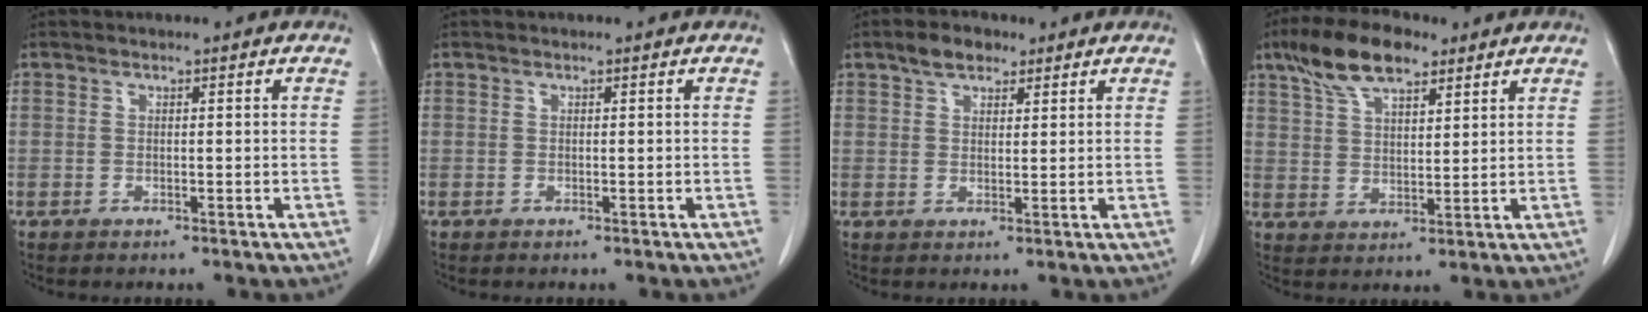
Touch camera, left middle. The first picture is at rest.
{"total": 0.0}
{"total": 4.0, "force": [2.8, 2.1, 1.9], "torque": [-0.037, 0.009, 0.050]}
{"total": 9.9, "force": [6.8, 3.7, 6.2], "torque": [-0.123, 0.020, 0.126]}